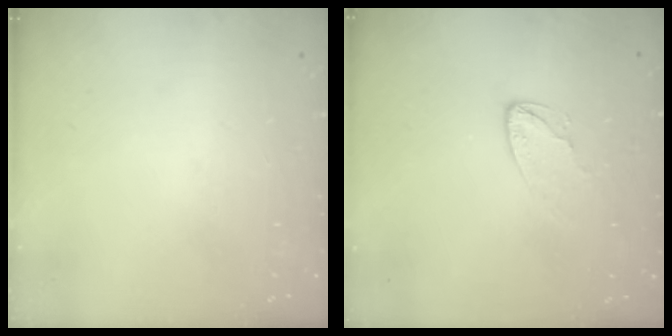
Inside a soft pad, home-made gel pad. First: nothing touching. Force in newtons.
{"total": 4.9, "press": 4.9, "slide": 0.4}